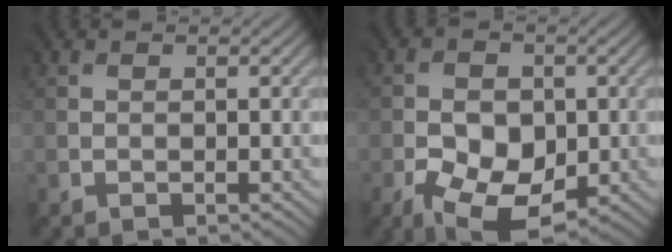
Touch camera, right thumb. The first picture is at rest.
{"total": 9.1, "force": [-3.4, 5.6, 6.4], "torque": [-0.130, -0.018, -0.062]}